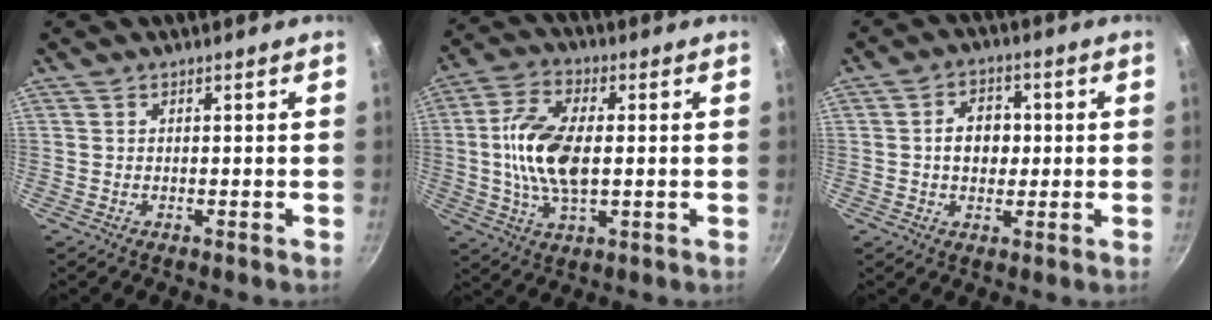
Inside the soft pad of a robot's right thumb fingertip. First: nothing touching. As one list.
[{"total": 13.0, "force": [0.3, 6.7, 11.1], "torque": [-0.213, 0.016, 0.000]}, {"total": 6.8, "force": [0.2, 5.2, 4.3], "torque": [-0.038, 0.011, -0.001]}]